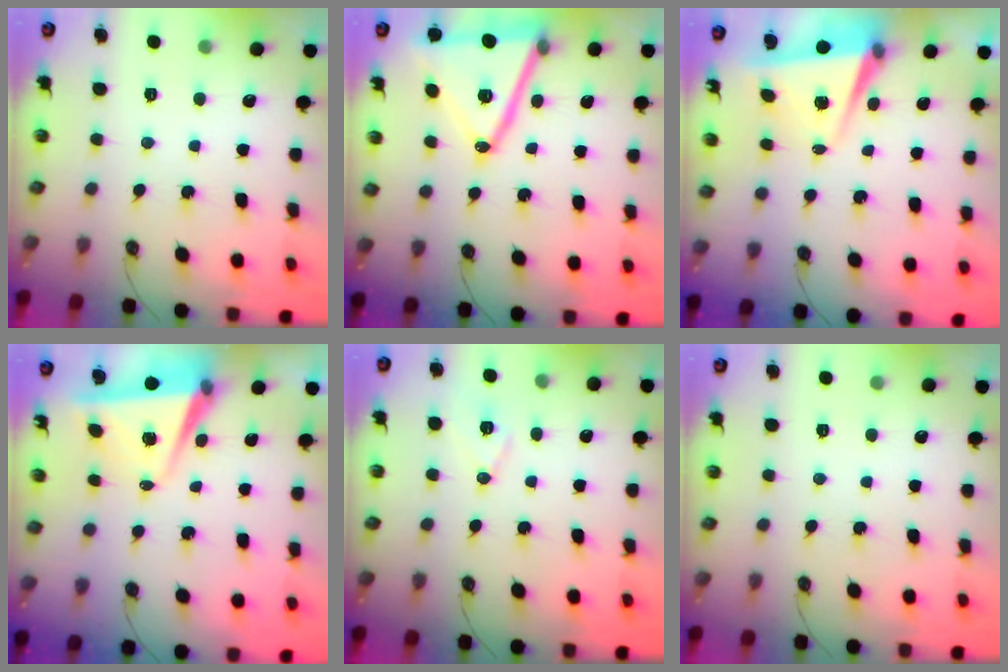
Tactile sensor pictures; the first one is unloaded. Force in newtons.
{"total": 19.0, "press": 18.7, "slide": 3.5}
{"total": 5.2, "press": 4.9, "slide": 1.5}
{"total": 6.4, "press": 5.8, "slide": 2.6}
{"total": 8.9, "press": 8.2, "slide": 3.5}
{"total": 0.0}